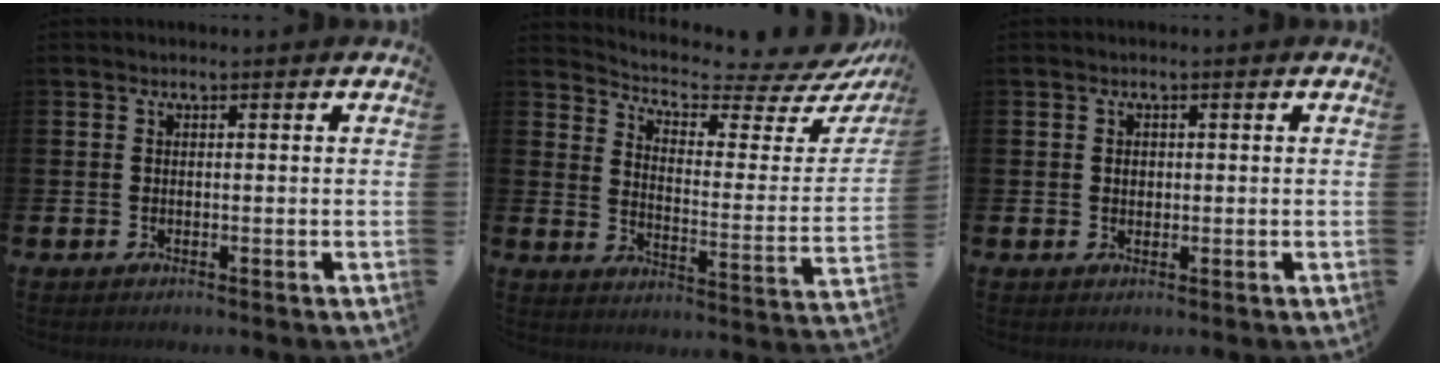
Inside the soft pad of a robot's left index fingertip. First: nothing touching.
{"total": 5.6, "force": [5.2, 1.1, 1.7], "torque": [-0.052, -0.057, 0.081]}
{"total": 1.0, "force": [0.3, 0.8, 0.5], "torque": [0.004, 0.000, 0.000]}